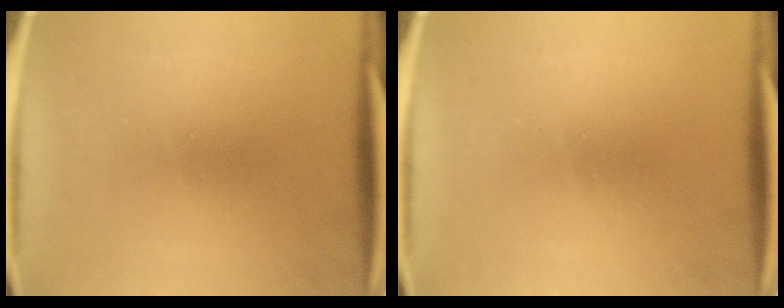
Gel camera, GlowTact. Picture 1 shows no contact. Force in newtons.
{"total": 0.0}